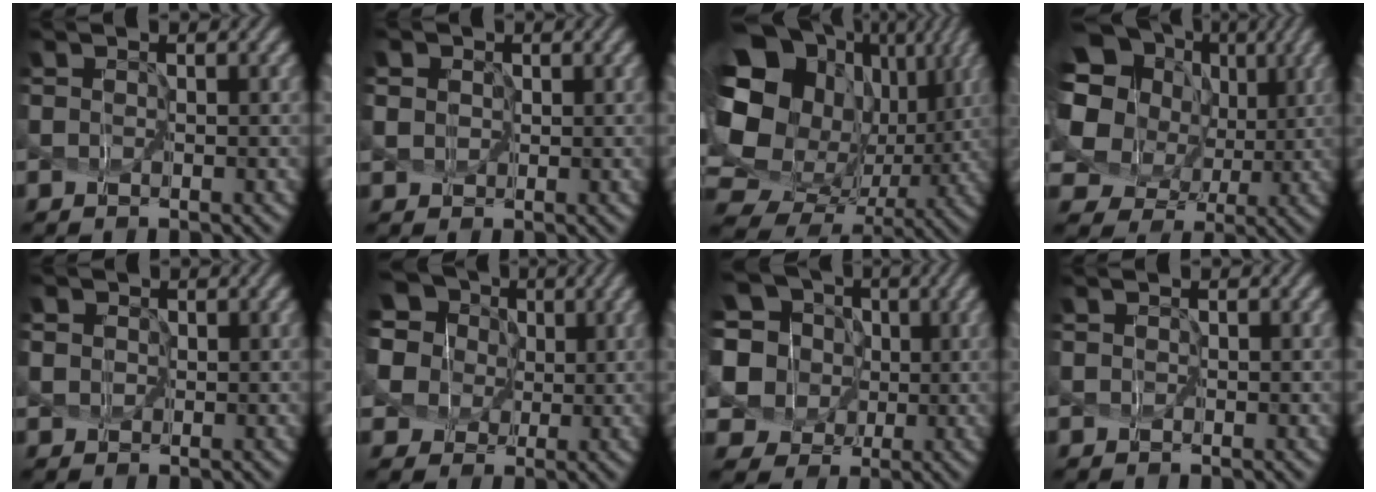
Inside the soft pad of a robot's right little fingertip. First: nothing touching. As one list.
[{"total": 6.0, "force": [2.6, 4.8, 2.5], "torque": [-0.068, 0.027, 0.023]}, {"total": 17.7, "force": [2.3, 14.7, 9.6], "torque": [-0.219, -0.012, 0.068]}, {"total": 12.1, "force": [3.9, 9.4, 6.5], "torque": [-0.172, 0.014, 0.062]}, {"total": 4.8, "force": [2.0, 3.9, 2.1], "torque": [-0.049, 0.029, 0.006]}, {"total": 12.7, "force": [4.1, 10.7, 5.4], "torque": [-0.170, 0.030, 0.055]}, {"total": 11.2, "force": [1.8, 10.1, 4.7], "torque": [-0.170, 0.027, 0.015]}, {"total": 0.0}]